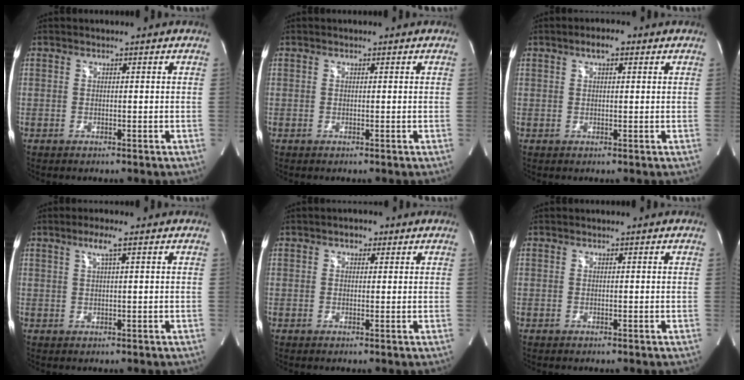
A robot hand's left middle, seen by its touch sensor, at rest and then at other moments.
{"total": 0.0}
{"total": 2.9, "force": [1.7, 1.0, 2.1], "torque": [-0.041, 0.014, 0.025]}
{"total": 2.7, "force": [1.6, -0.2, 2.2], "torque": [-0.048, 0.004, 0.028]}
{"total": 1.8, "force": [1.1, 1.1, 0.9], "torque": [-0.017, 0.011, 0.015]}
{"total": 0.0}